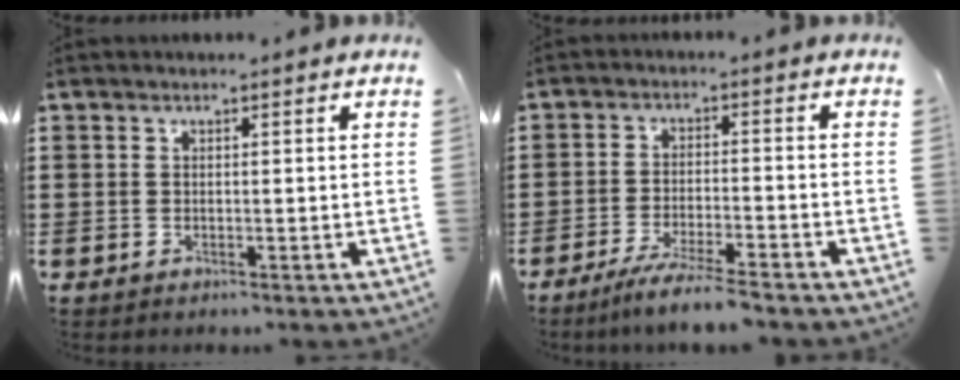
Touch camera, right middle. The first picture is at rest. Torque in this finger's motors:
{"motor_torque": [1.32, -0.82, 0.32, 0.08]}